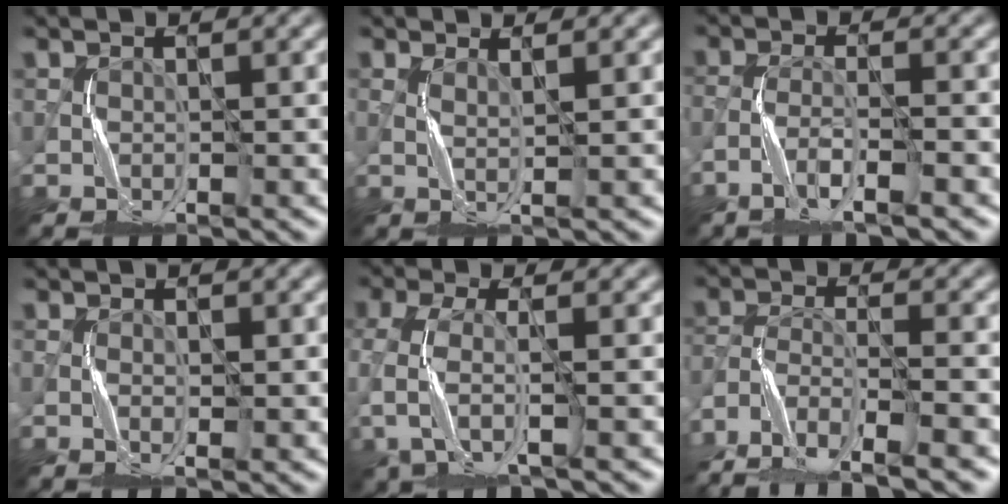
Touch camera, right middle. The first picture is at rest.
{"total": 0.7, "force": [0.1, -0.1, 0.6], "torque": [-0.015, -0.002, -0.001]}
{"total": 3.3, "force": [-2.7, 0.0, 1.9], "torque": [-0.037, 0.006, -0.062]}
{"total": 0.9, "force": [-0.3, 0.2, 0.8], "torque": [-0.011, 0.000, -0.008]}
{"total": 3.6, "force": [-1.4, 1.1, 3.1], "torque": [-0.087, -0.006, -0.033]}
{"total": 8.9, "force": [-7.4, 1.7, 4.5], "torque": [-0.078, -0.011, -0.136]}